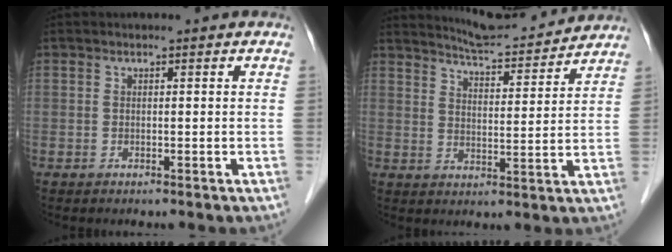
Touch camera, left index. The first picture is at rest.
{"total": 11.2, "force": [10.9, 0.6, 2.6], "torque": [-0.046, 0.006, 0.157]}